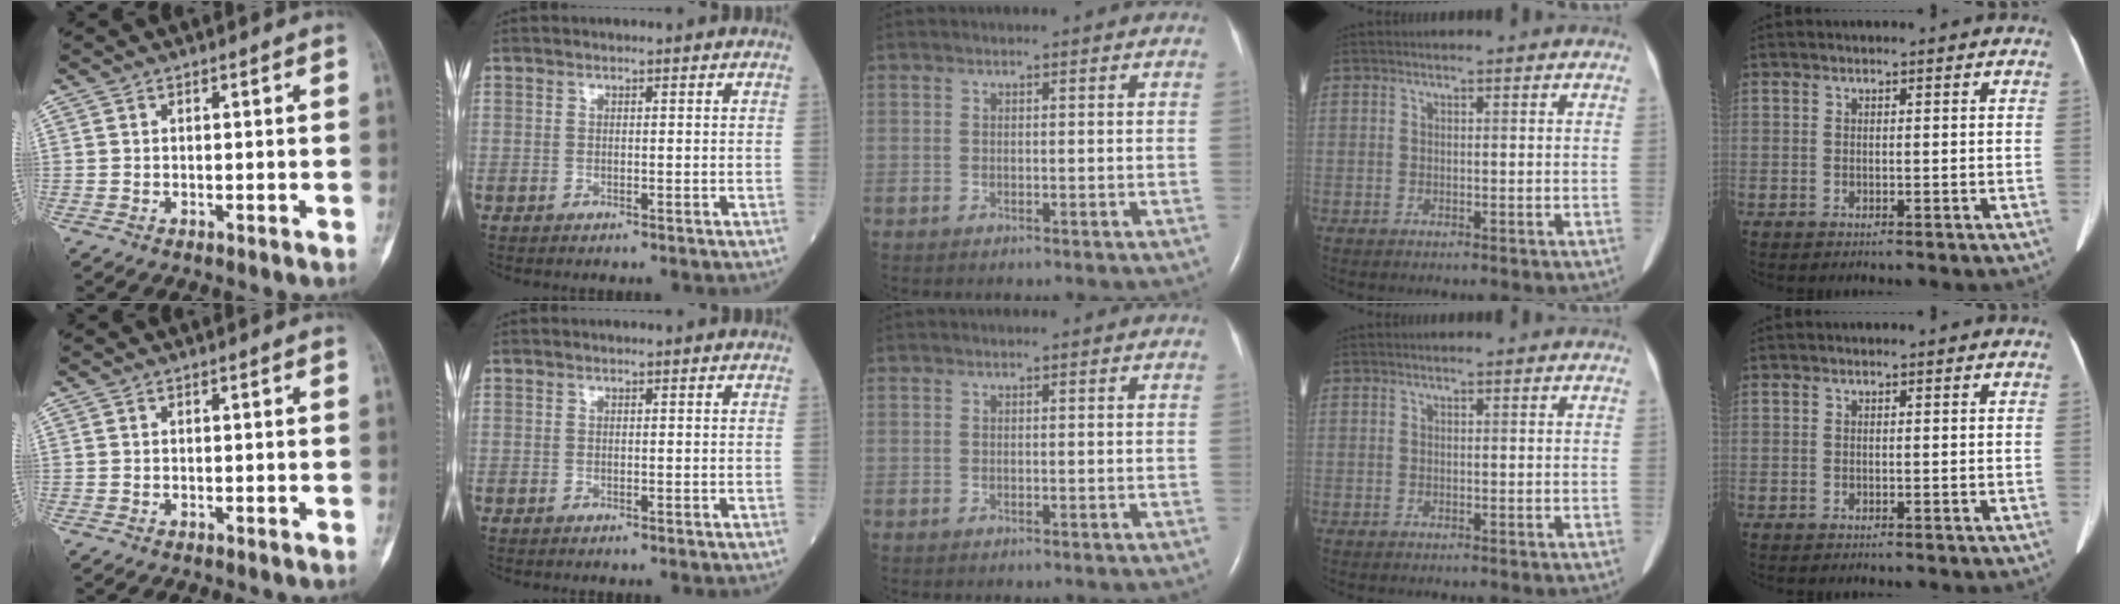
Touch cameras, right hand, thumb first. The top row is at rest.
{}